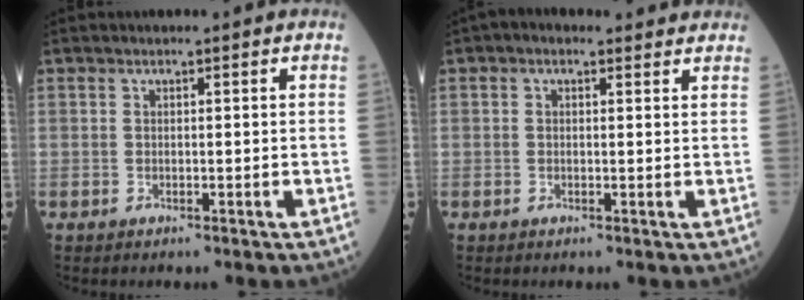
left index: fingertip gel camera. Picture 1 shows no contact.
{"total": 3.7, "force": [2.9, 1.7, 1.6], "torque": [-0.020, 0.025, 0.030]}